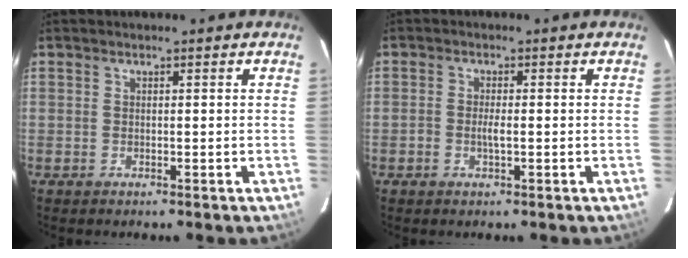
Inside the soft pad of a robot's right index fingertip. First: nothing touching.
{"total": 1.9, "force": [-0.5, 0.5, 1.7], "torque": [-0.038, 0.001, -0.011]}